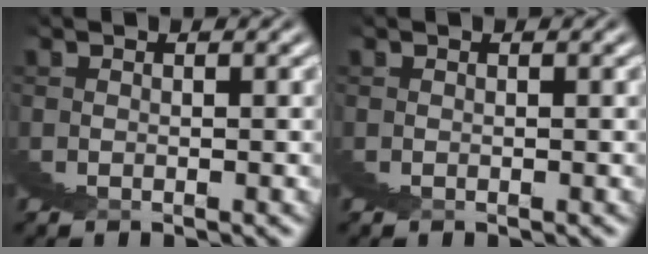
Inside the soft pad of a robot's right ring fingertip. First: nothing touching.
{"total": 0.0}